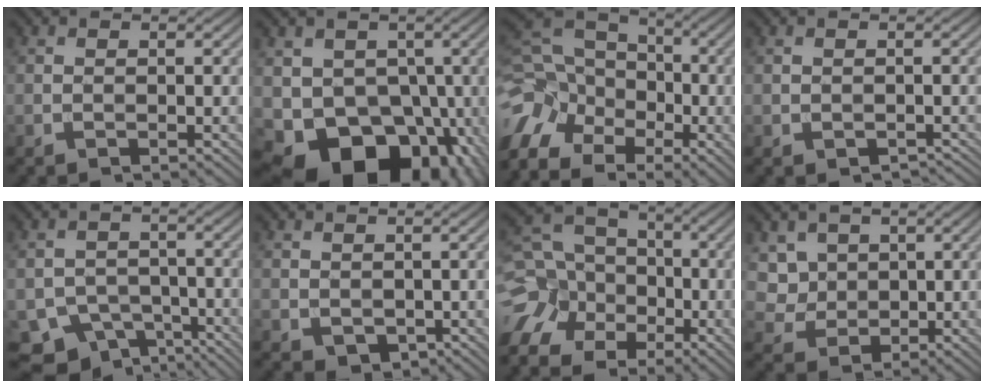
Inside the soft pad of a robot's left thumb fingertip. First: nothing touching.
{"total": 13.0, "force": [-3.6, 10.1, 7.3], "torque": [-0.107, -0.031, -0.057]}
{"total": 13.6, "force": [-6.3, 10.6, 5.7], "torque": [-0.163, -0.023, -0.119]}
{"total": 0.9, "force": [-0.4, 0.7, 0.4], "torque": [-0.010, -0.010, -0.005]}
{"total": 7.9, "force": [-5.6, 5.1, 2.0], "torque": [-0.024, -0.015, -0.085]}
{"total": 2.1, "force": [0.5, 1.7, 1.1], "torque": [-0.032, -0.009, 0.016]}
{"total": 11.7, "force": [-3.7, 10.0, 4.6], "torque": [-0.138, -0.013, -0.091]}
{"total": 5.5, "force": [2.3, 4.4, 2.2], "torque": [-0.086, -0.022, 0.054]}